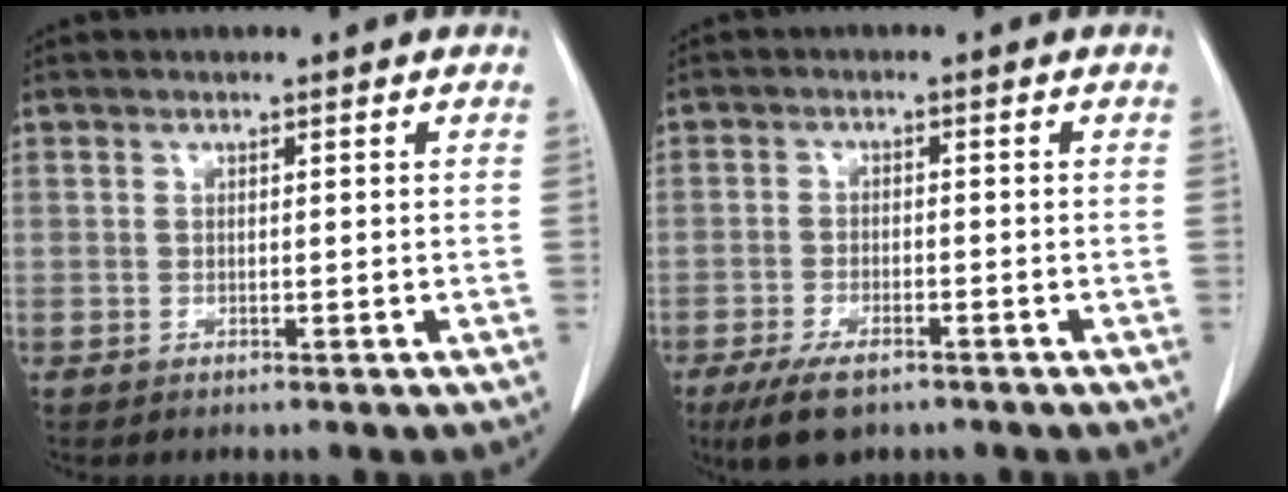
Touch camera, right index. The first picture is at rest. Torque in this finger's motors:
{"motor_torque": [0.53, -0.46, 0.23, 0.08]}